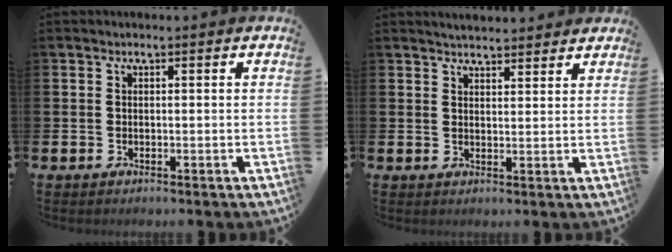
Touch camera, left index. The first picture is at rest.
{"total": 3.3, "force": [3.3, 0.5, 0.3], "torque": [-0.010, -0.012, 0.059]}